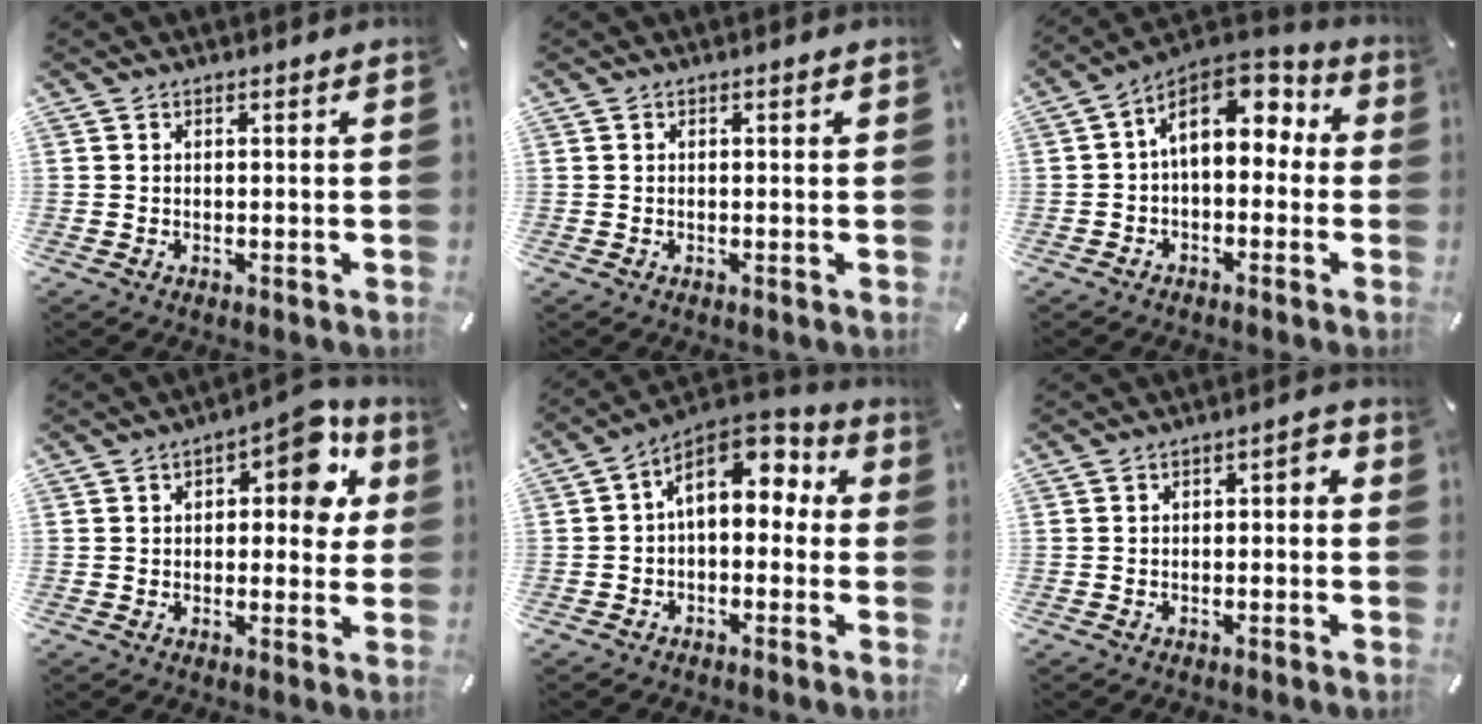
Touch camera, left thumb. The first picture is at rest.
{"total": 0.5, "force": [0.0, 0.2, 0.5], "torque": [-0.010, 0.001, 0.000]}
{"total": 11.5, "force": [3.2, 7.3, 8.2], "torque": [-0.131, -0.015, 0.060]}
{"total": 10.2, "force": [3.7, 5.4, 7.9], "torque": [-0.076, -0.026, 0.052]}
{"total": 10.0, "force": [3.0, 6.7, 6.8], "torque": [-0.108, -0.017, 0.054]}
{"total": 3.1, "force": [-2.2, 1.5, 1.6], "torque": [-0.025, 0.018, -0.044]}